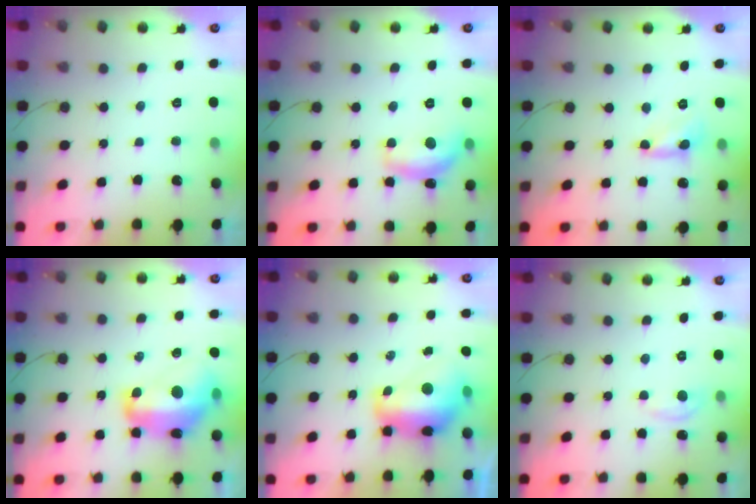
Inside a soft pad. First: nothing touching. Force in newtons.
{"total": 12.6, "press": 12.6, "slide": 0.5}
{"total": 2.7, "press": 2.7, "slide": 0.1}
{"total": 16.4, "press": 16.3, "slide": 1.9}
{"total": 13.6, "press": 13.5, "slide": 1.3}
{"total": 4.4, "press": 4.3, "slide": 0.6}